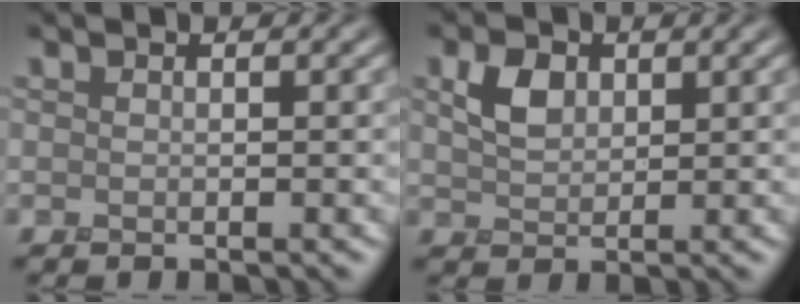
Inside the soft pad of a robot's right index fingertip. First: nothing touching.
{"total": 2.5, "force": [0.9, 1.7, 1.6], "torque": [-0.038, 0.001, 0.017]}